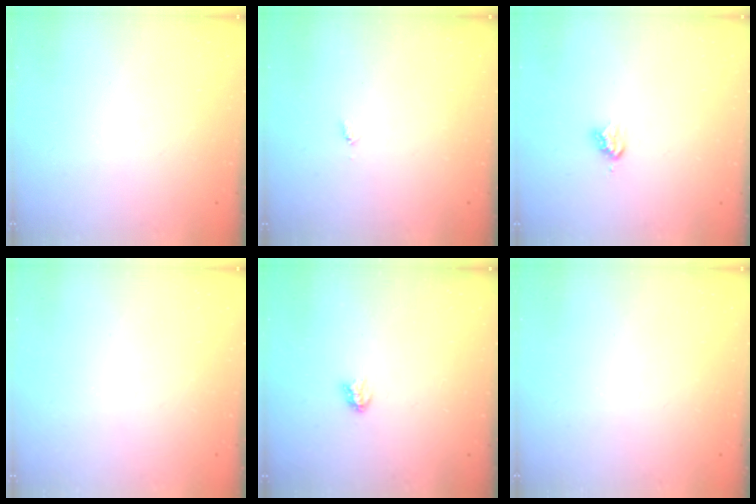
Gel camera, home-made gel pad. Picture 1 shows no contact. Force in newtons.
{"total": 3.4, "press": 3.3, "slide": 0.5}
{"total": 3.9, "press": 3.9, "slide": 0.1}
{"total": 0.0}
{"total": 2.9, "press": 2.9, "slide": 0.3}
{"total": 0.0}